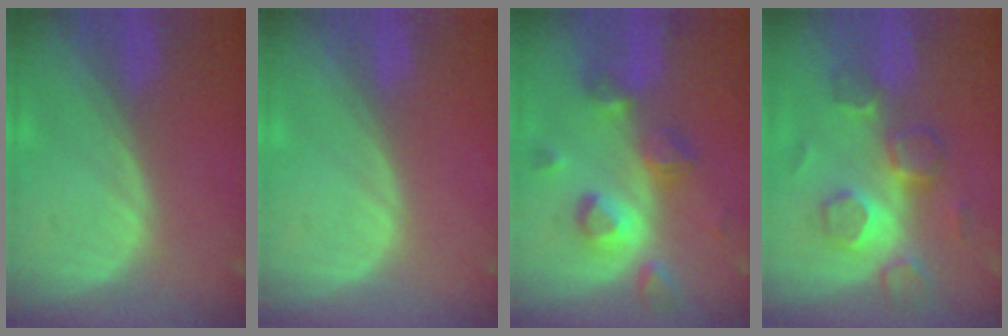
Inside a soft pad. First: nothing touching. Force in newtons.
{"total": 0.0}
{"total": 7.9, "press": 7.7, "slide": 2.1}
{"total": 8.8, "press": 7.7, "slide": 4.2}